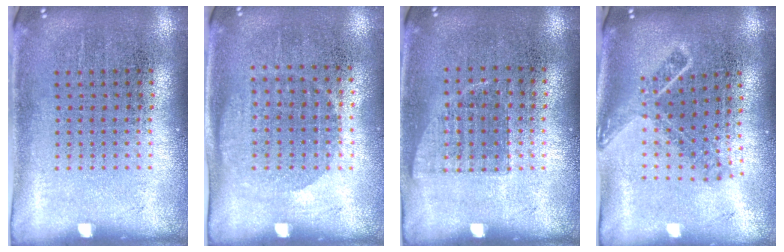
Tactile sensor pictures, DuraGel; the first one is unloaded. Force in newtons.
{"total": 1.1, "press": 1.0, "slide": 0.4}
{"total": 0.7, "press": 0.6, "slide": 0.2}
{"total": 1.7, "press": 1.2, "slide": 1.1}